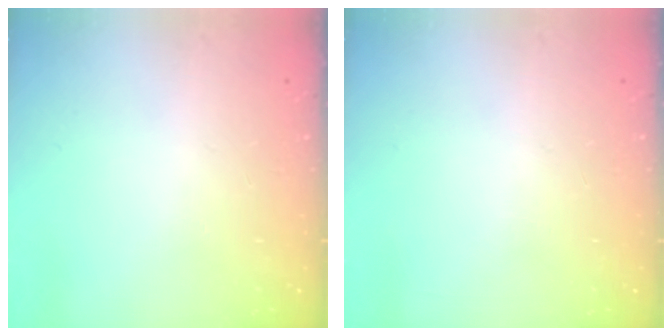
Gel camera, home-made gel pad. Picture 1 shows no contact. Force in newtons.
{"total": 0.0}